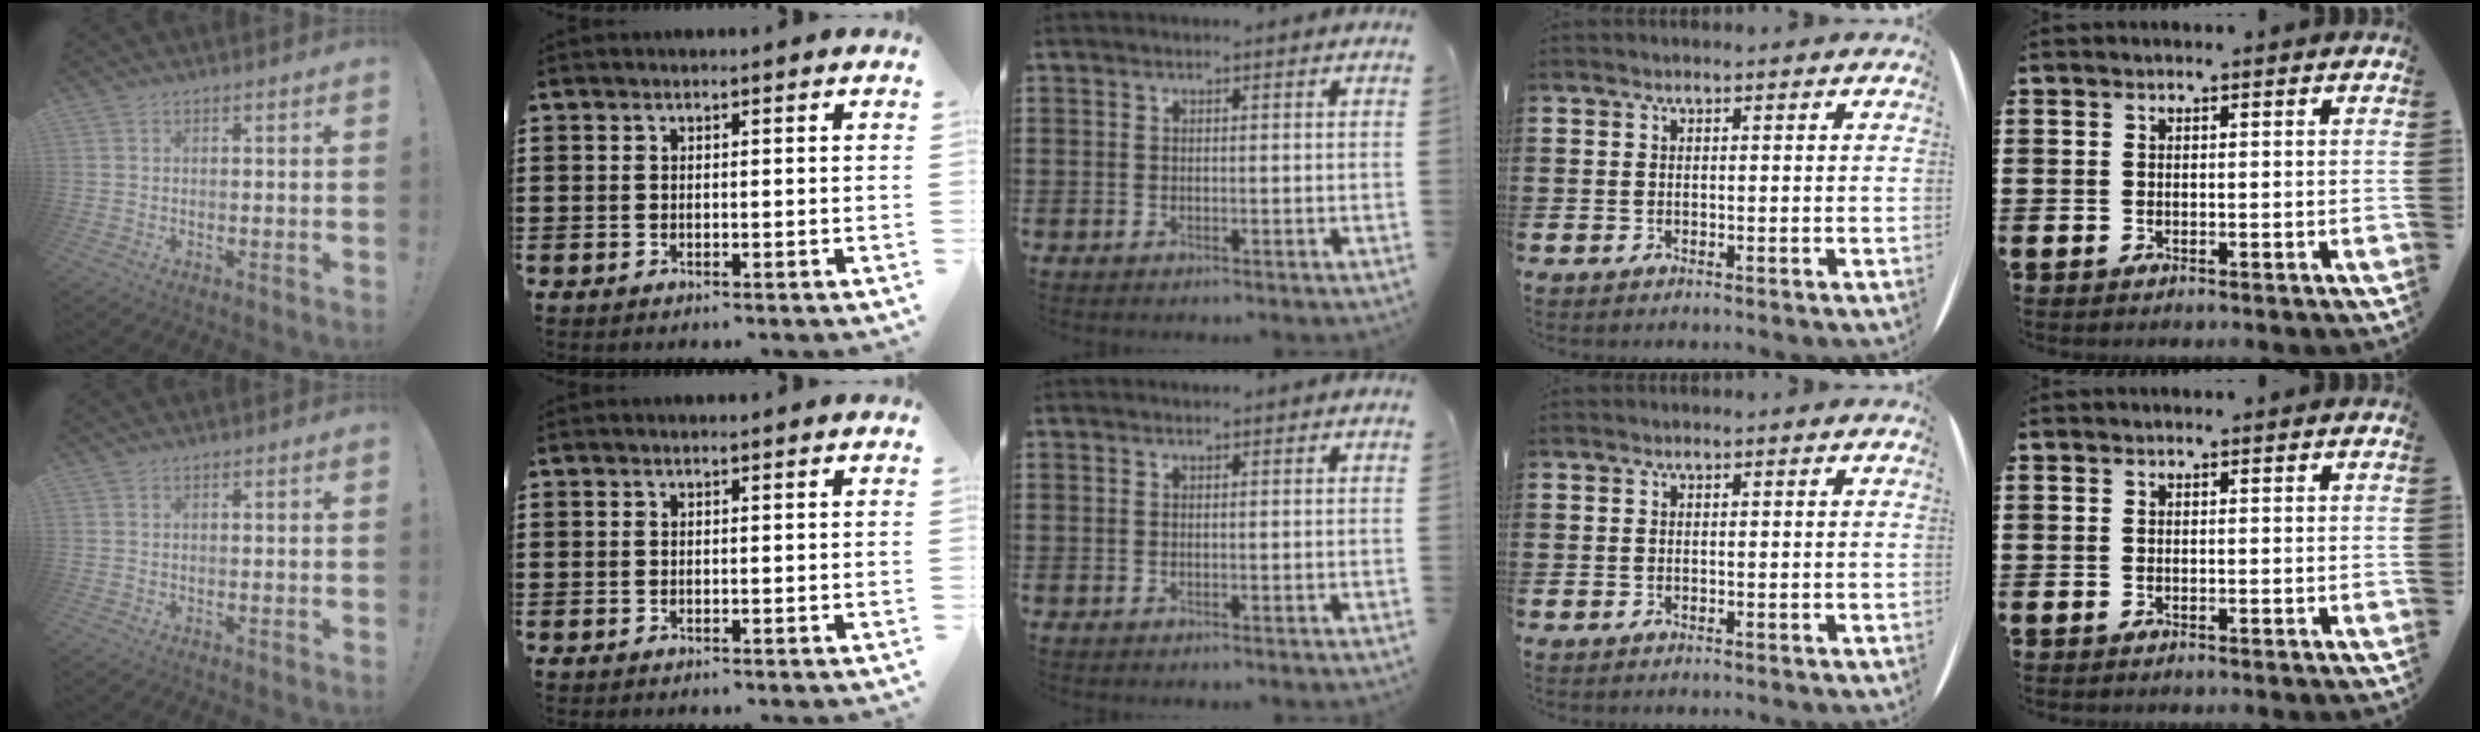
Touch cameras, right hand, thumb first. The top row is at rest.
{}